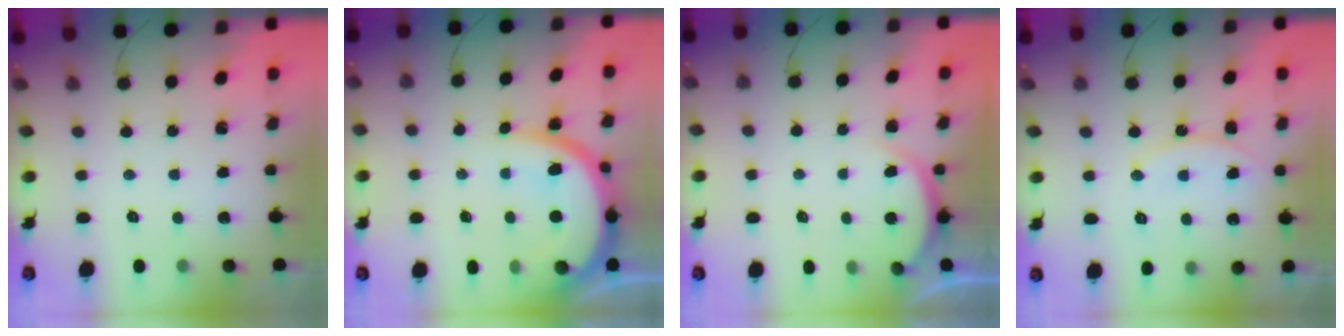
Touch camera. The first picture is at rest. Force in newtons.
{"total": 11.9, "press": 11.9, "slide": 1.0}
{"total": 3.6, "press": 3.5, "slide": 0.5}
{"total": 10.7, "press": 10.6, "slide": 0.9}